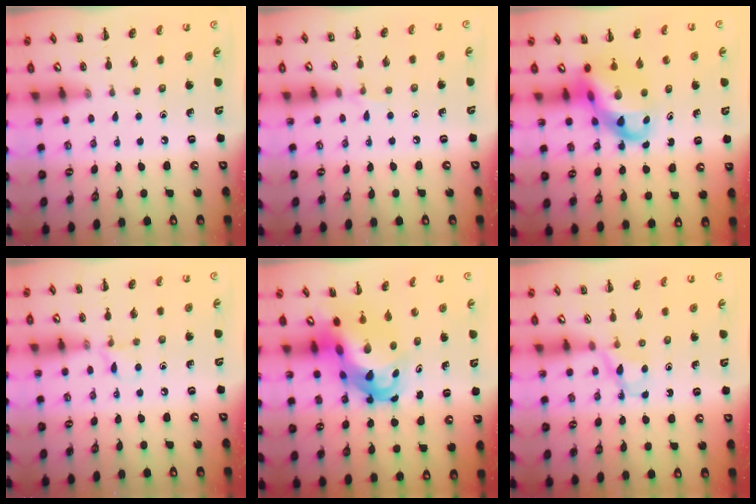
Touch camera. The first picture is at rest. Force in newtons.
{"total": 3.7, "press": 3.5, "slide": 1.3}
{"total": 11.7, "press": 11.3, "slide": 3.2}
{"total": 5.1, "press": 4.8, "slide": 1.7}
{"total": 9.7, "press": 9.3, "slide": 2.7}
{"total": 3.4, "press": 3.1, "slide": 1.4}